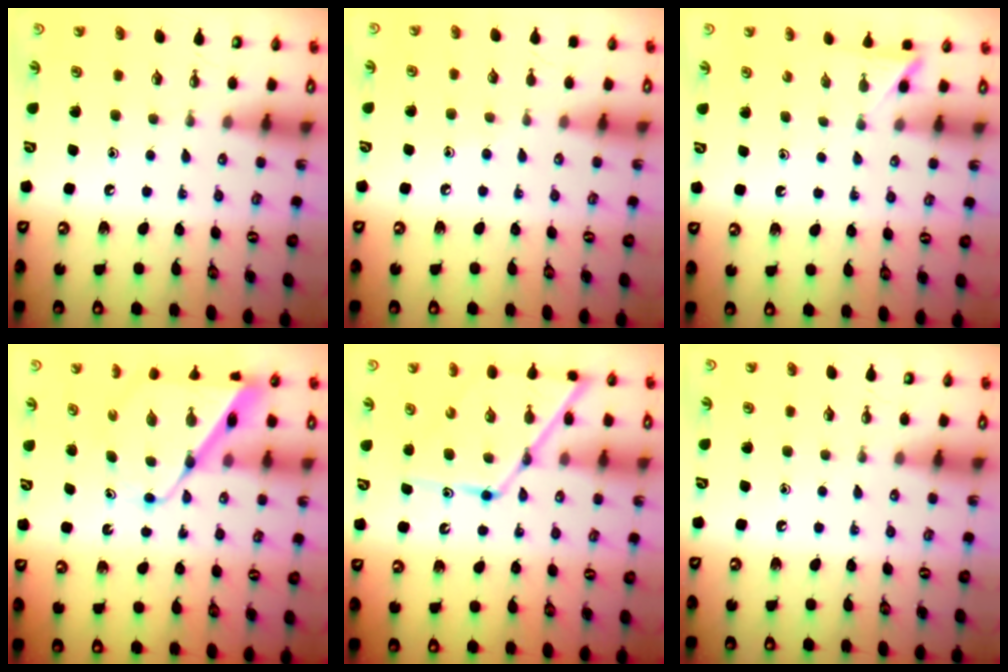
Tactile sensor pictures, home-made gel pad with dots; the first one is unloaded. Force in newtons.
{"total": 5.9, "press": 5.8, "slide": 0.7}
{"total": 2.5, "press": 2.5, "slide": 0.3}
{"total": 9.7, "press": 9.7, "slide": 0.8}
{"total": 13.1, "press": 13.1, "slide": 1.1}
{"total": 0.0}